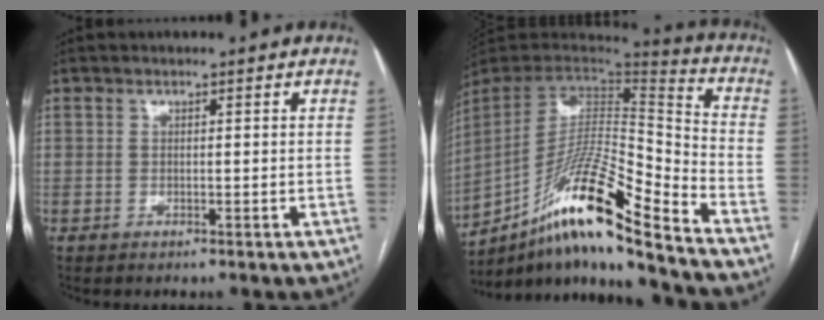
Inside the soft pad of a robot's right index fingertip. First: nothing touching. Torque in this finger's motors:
{"motor_torque": [1.27, -0.79, 0.52, 0.21]}